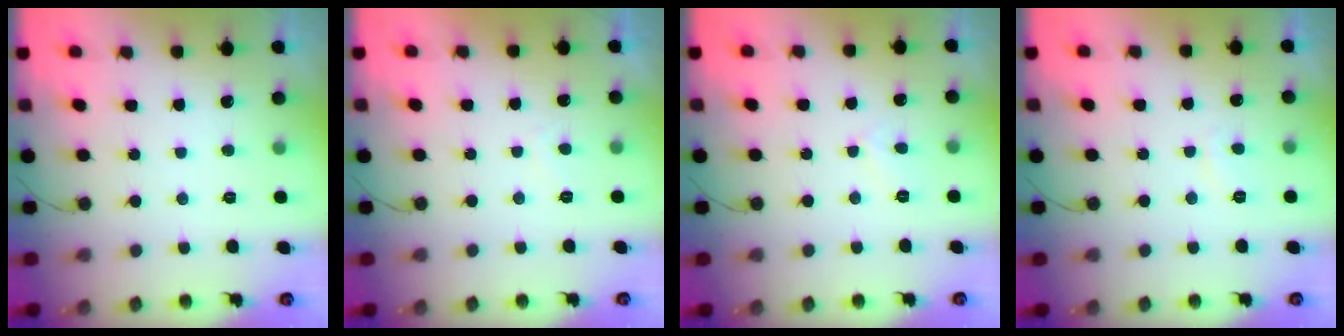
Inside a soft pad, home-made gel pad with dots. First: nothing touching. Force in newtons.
{"total": 1.1, "press": 0.8, "slide": 0.7}
{"total": 3.5, "press": 3.5, "slide": 0.5}
{"total": 2.0, "press": 1.9, "slide": 0.6}